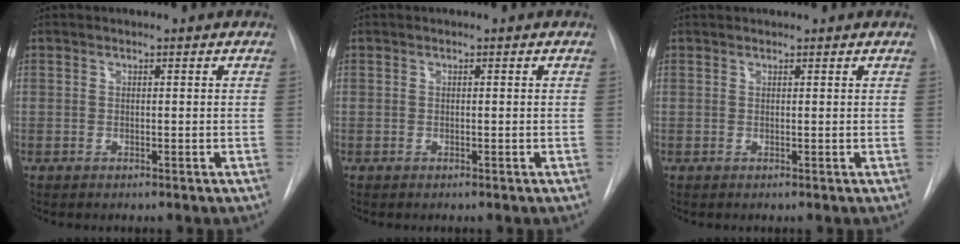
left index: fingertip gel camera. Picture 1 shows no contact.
{"total": 0.0}
{"total": 1.7, "force": [1.6, 0.4, 0.5], "torque": [-0.006, 0.026, 0.026]}